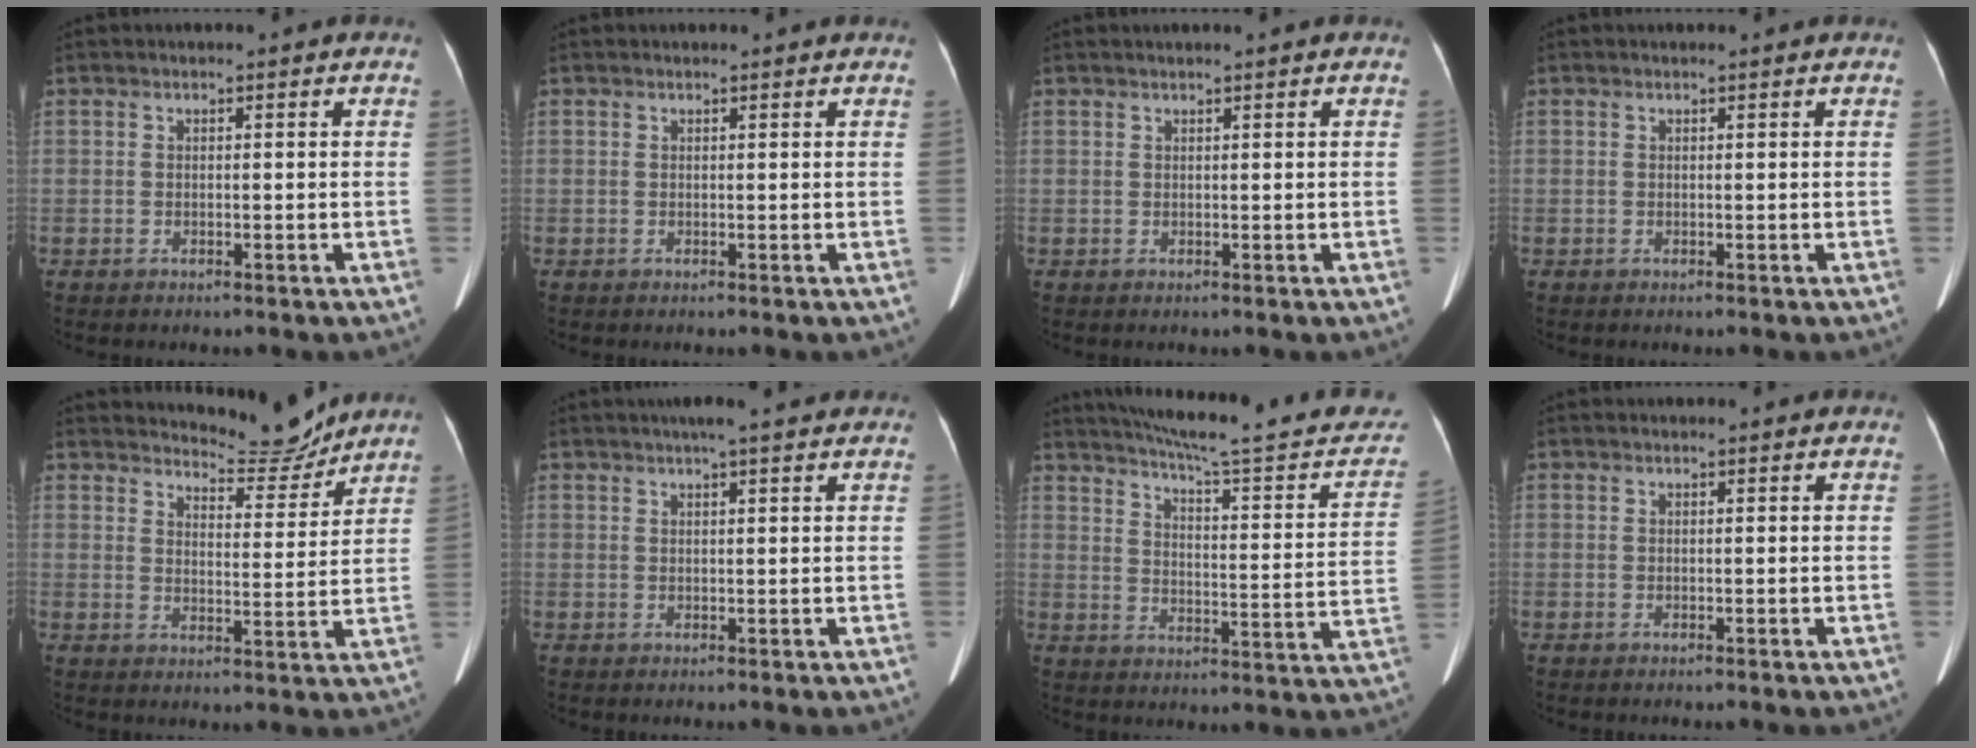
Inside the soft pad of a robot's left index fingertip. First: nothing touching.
{"total": 1.6, "force": [1.5, 0.2, 0.5], "torque": [-0.011, 0.013, 0.015]}
{"total": 1.1, "force": [0.9, -0.1, 0.7], "torque": [-0.011, 0.013, 0.019]}
{"total": 0.9, "force": [0.8, 0.2, 0.3], "torque": [-0.010, 0.013, 0.011]}
{"total": 7.3, "force": [7.2, 0.9, 0.7], "torque": [-0.019, -0.019, 0.103]}
{"total": 5.3, "force": [4.4, 0.1, 3.0], "torque": [-0.045, 0.021, 0.060]}
{"total": 24.8, "force": [21.9, 2.6, 11.3], "torque": [-0.156, -0.038, 0.275]}
{"total": 0.8, "force": [0.7, 0.0, 0.3], "torque": [-0.006, 0.008, 0.011]}